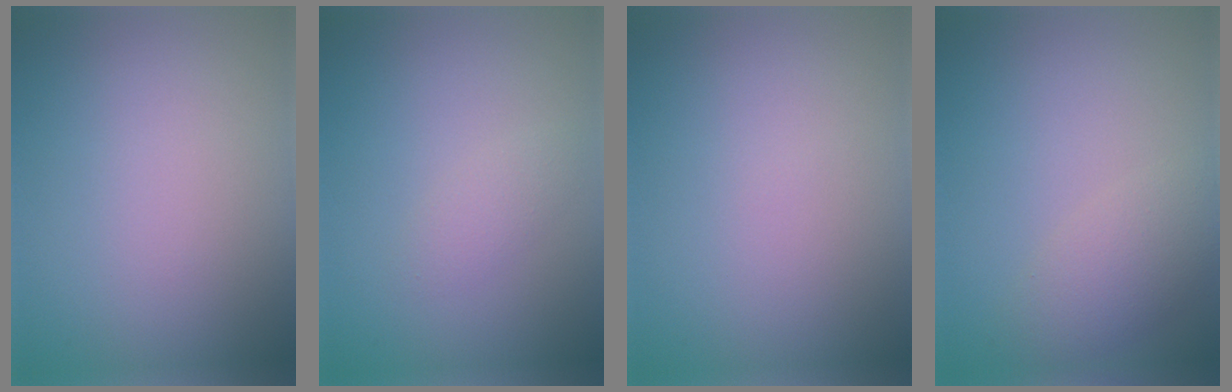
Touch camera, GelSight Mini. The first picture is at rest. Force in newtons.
{"total": 1.3, "press": 1.3, "slide": 0.0}
{"total": 0.0}
{"total": 3.3, "press": 3.2, "slide": 0.2}